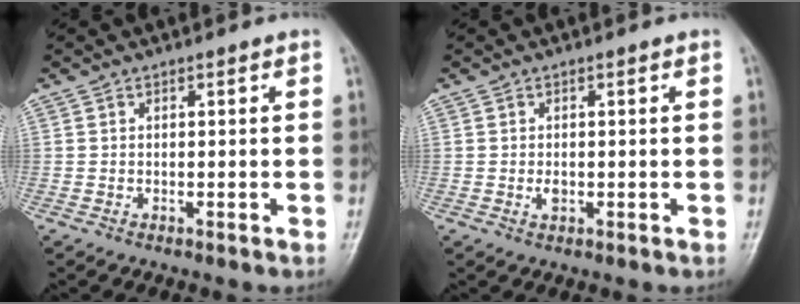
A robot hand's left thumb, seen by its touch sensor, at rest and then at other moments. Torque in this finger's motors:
{"motor_torque": [0.33, 0.42, 0.23, 0.00, 0.00]}